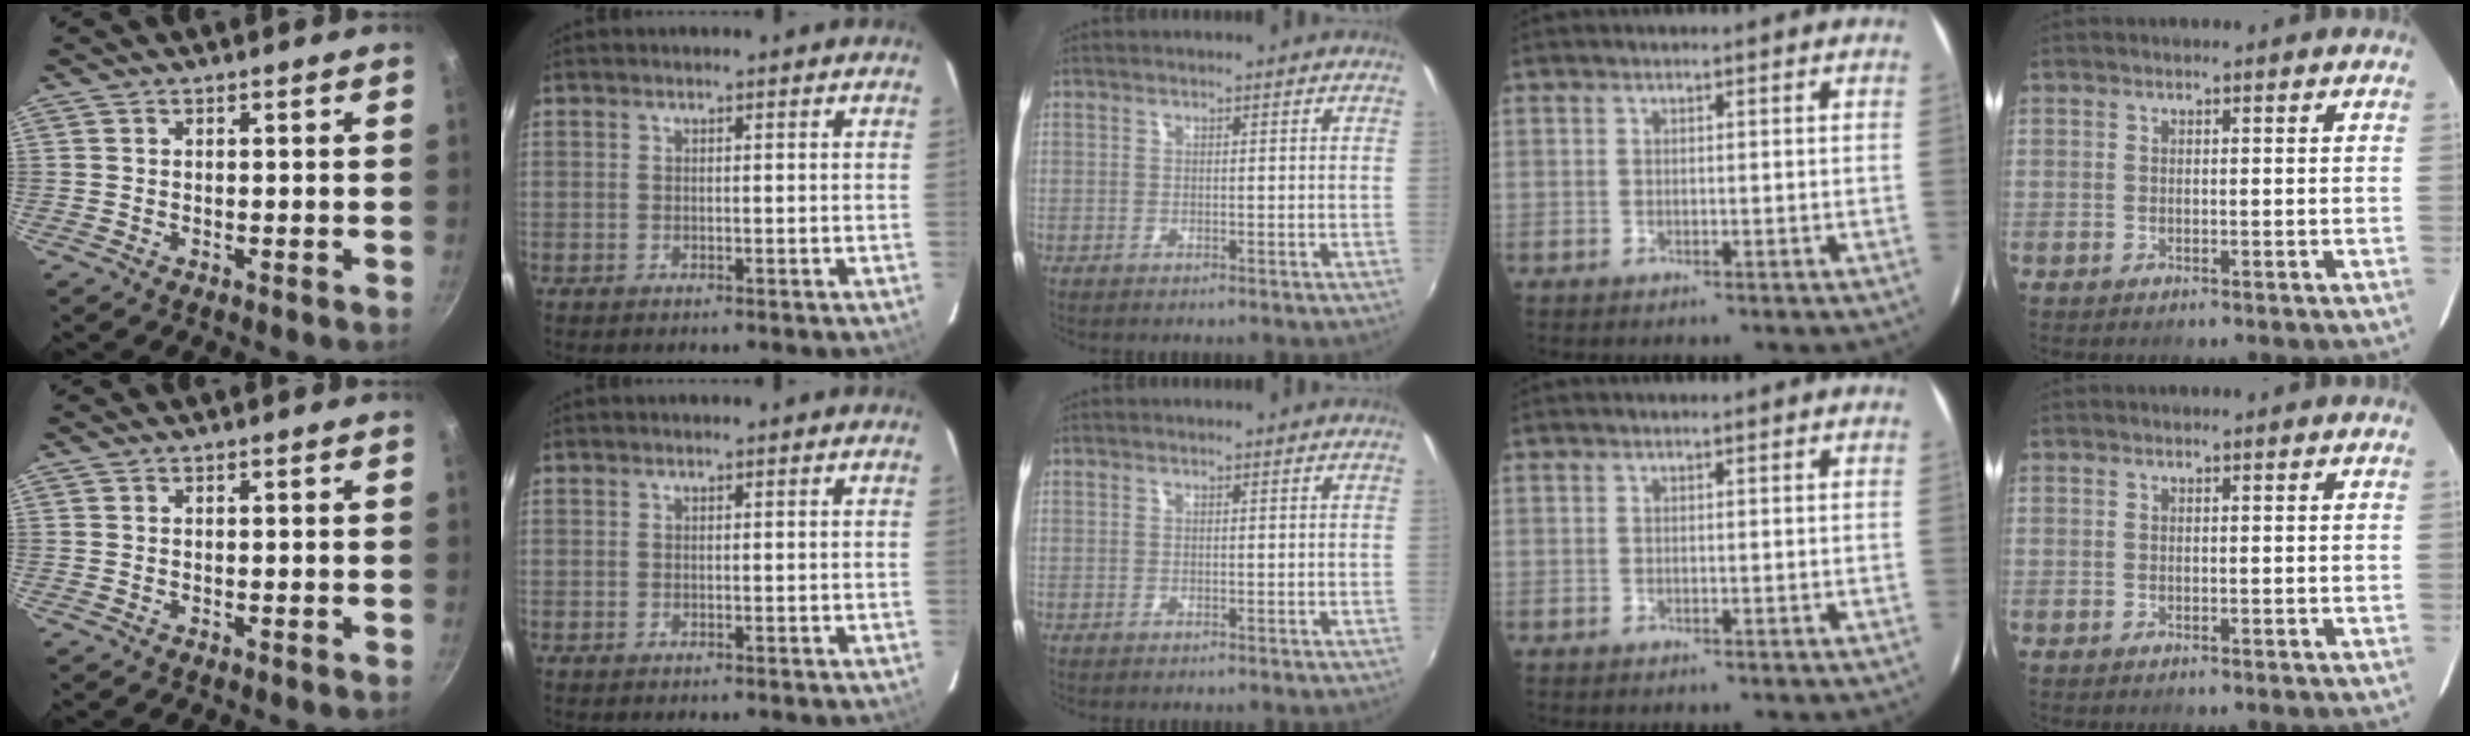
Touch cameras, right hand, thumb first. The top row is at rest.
{}